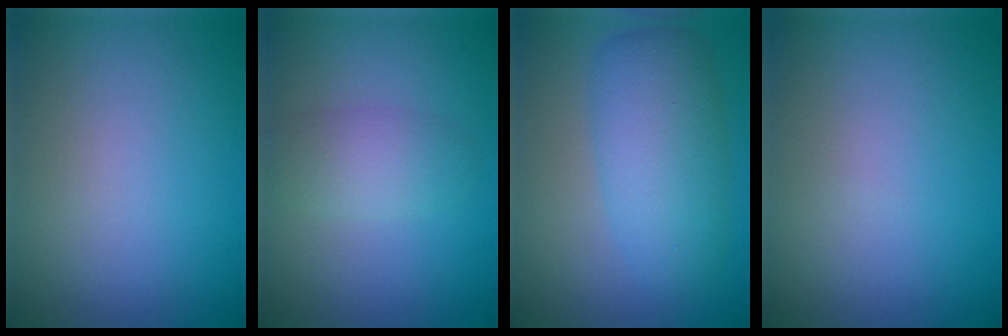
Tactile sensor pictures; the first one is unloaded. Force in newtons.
{"total": 2.8, "press": 2.8, "slide": 0.1}
{"total": 5.6, "press": 5.6, "slide": 0.1}
{"total": 0.0}